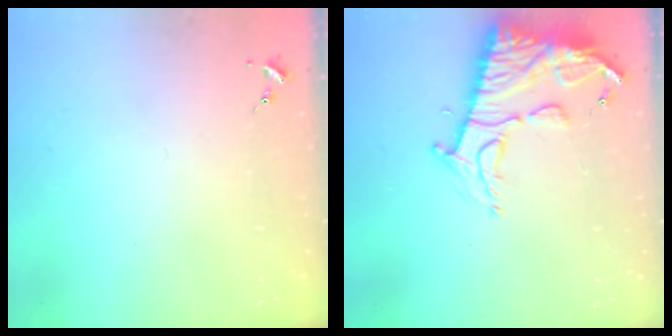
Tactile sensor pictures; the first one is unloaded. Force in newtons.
{"total": 14.4, "press": 14.3, "slide": 1.6}